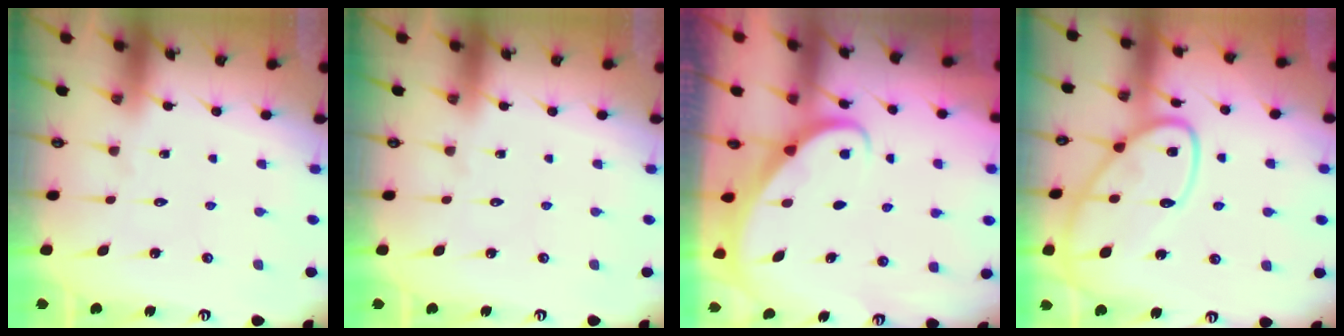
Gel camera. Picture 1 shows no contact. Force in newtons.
{"total": 0.0}
{"total": 2.2, "press": 2.2, "slide": 0.2}
{"total": 15.0, "press": 15.0, "slide": 1.1}